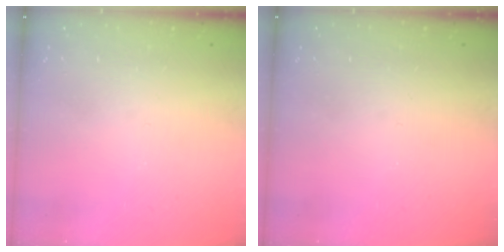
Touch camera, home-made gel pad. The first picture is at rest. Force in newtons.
{"total": 0.0}